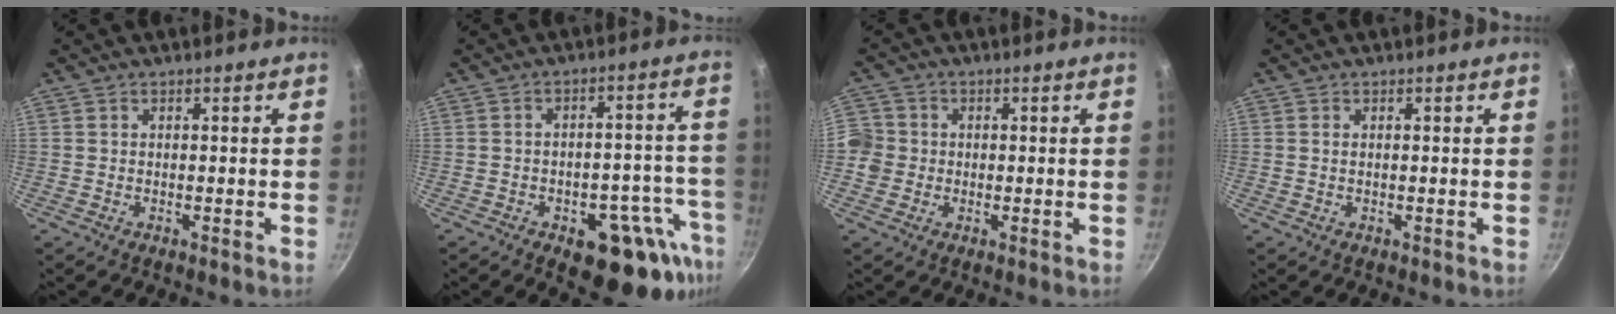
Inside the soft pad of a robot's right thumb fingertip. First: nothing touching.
{"total": 15.9, "force": [-7.8, 7.9, 11.3], "torque": [-0.079, 0.040, -0.097]}
{"total": 6.4, "force": [-0.6, 6.1, 2.0], "torque": [-0.021, 0.012, -0.022]}
{"total": 0.6, "force": [0.2, 0.4, 0.5], "torque": [-0.009, 0.001, 0.003]}